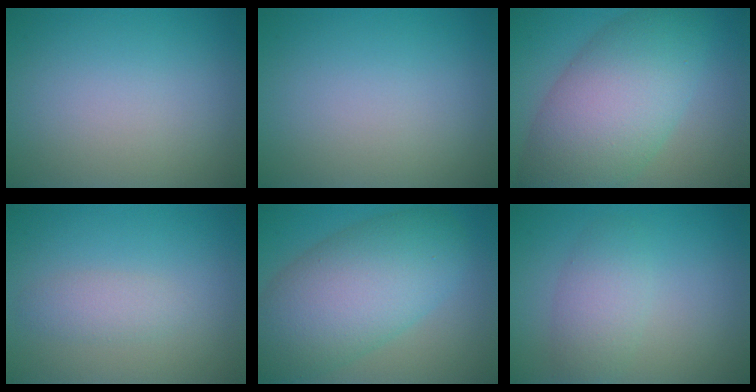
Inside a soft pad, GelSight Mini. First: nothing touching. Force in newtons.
{"total": 0.0}
{"total": 9.9, "press": 9.9, "slide": 0.4}
{"total": 1.6, "press": 1.6, "slide": 0.0}
{"total": 9.9, "press": 9.9, "slide": 0.6}
{"total": 3.0, "press": 3.0, "slide": 0.1}